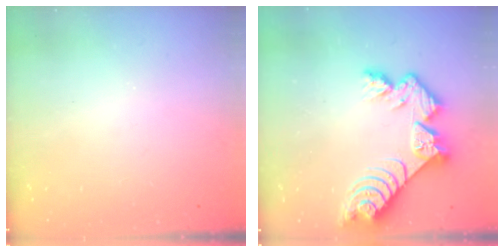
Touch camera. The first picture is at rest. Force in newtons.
{"total": 11.8, "press": 11.8, "slide": 1.1}